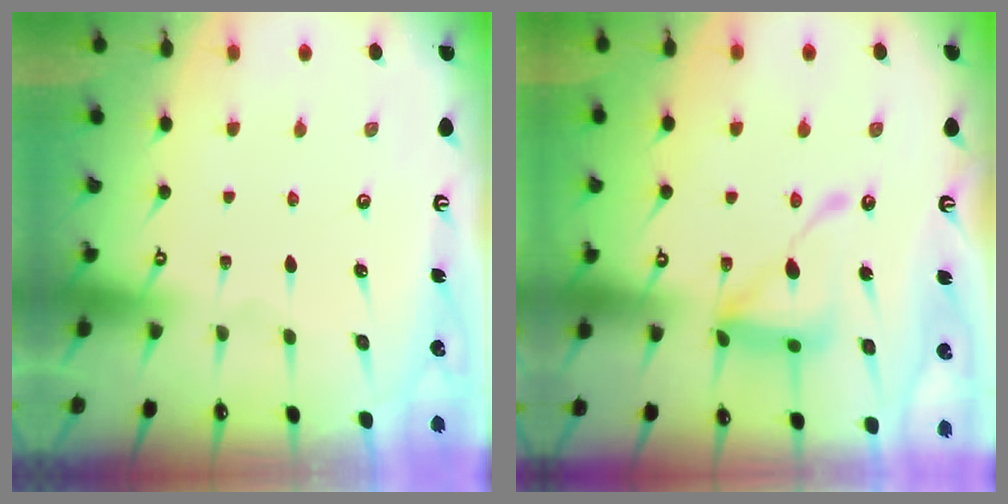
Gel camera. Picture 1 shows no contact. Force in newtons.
{"total": 16.7, "press": 16.6, "slide": 1.5}